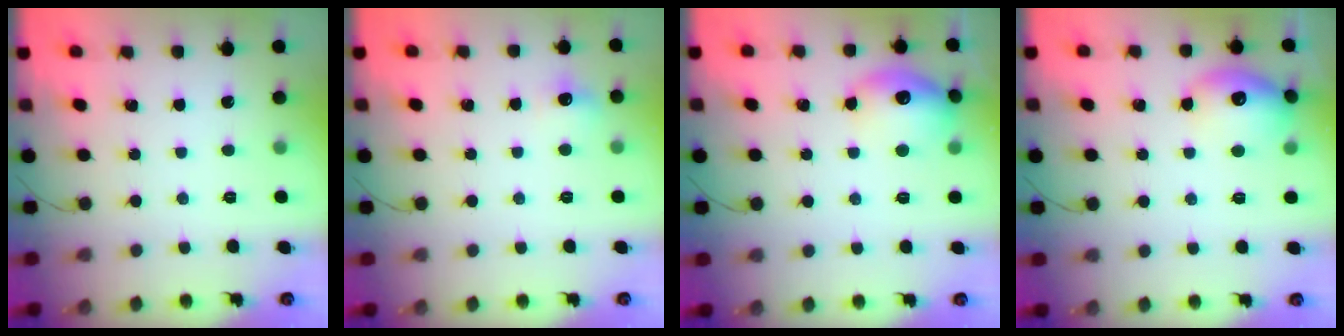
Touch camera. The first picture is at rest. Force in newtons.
{"total": 6.0, "press": 5.9, "slide": 1.1}
{"total": 14.4, "press": 14.4, "slide": 1.1}
{"total": 14.1, "press": 14.1, "slide": 1.1}